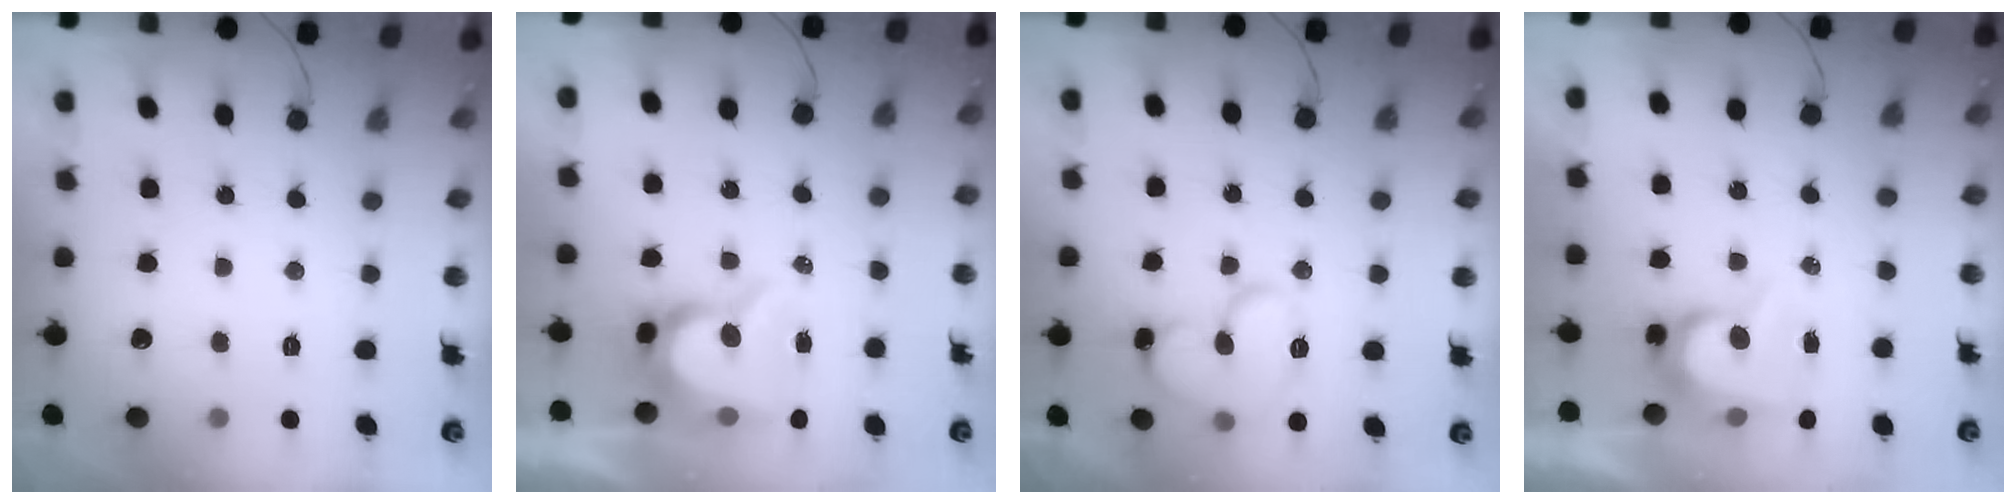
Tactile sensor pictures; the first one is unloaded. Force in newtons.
{"total": 8.7, "press": 8.7, "slide": 0.6}
{"total": 12.8, "press": 12.7, "slide": 1.7}
{"total": 8.1, "press": 8.0, "slide": 0.9}